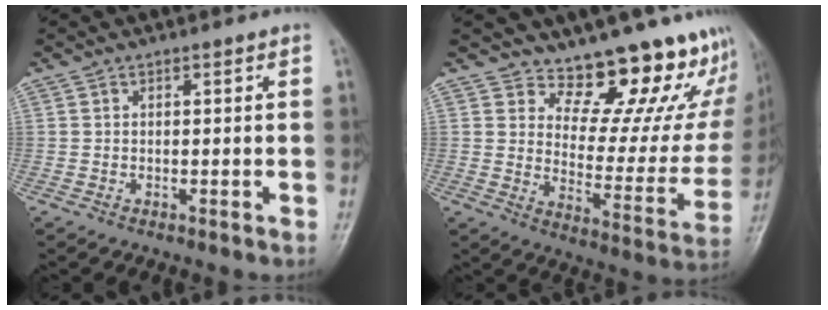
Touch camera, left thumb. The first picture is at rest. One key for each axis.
{"total": 20.2, "fx": 18.0, "fy": 7.0, "fz": 5.7, "tx": -0.014, "ty": -0.164, "tz": 0.221}